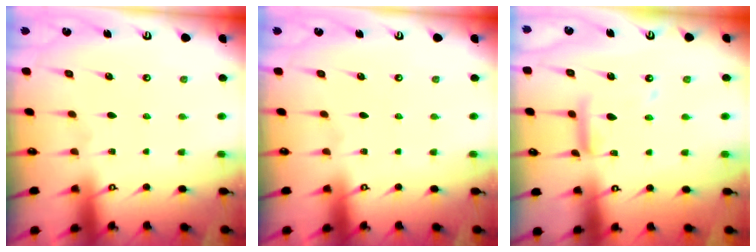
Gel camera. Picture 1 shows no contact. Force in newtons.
{"total": 0.0}
{"total": 12.2, "press": 12.2, "slide": 1.0}